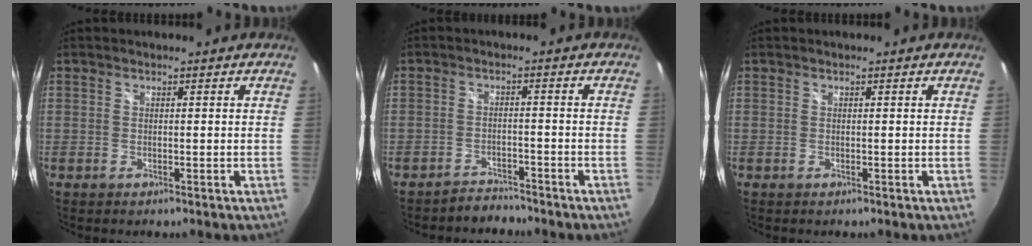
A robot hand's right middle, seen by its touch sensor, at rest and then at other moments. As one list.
[{"total": 3.5, "force": [-3.4, 0.8, -0.2], "torque": [-0.005, 0.004, -0.059]}, {"total": 0.0}]